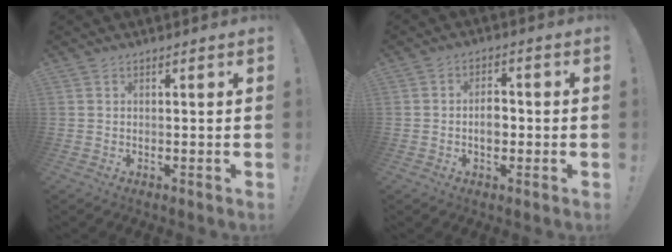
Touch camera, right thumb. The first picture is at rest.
{"total": 5.2, "force": [-1.0, 3.5, 3.6], "torque": [-0.036, 0.004, -0.025]}